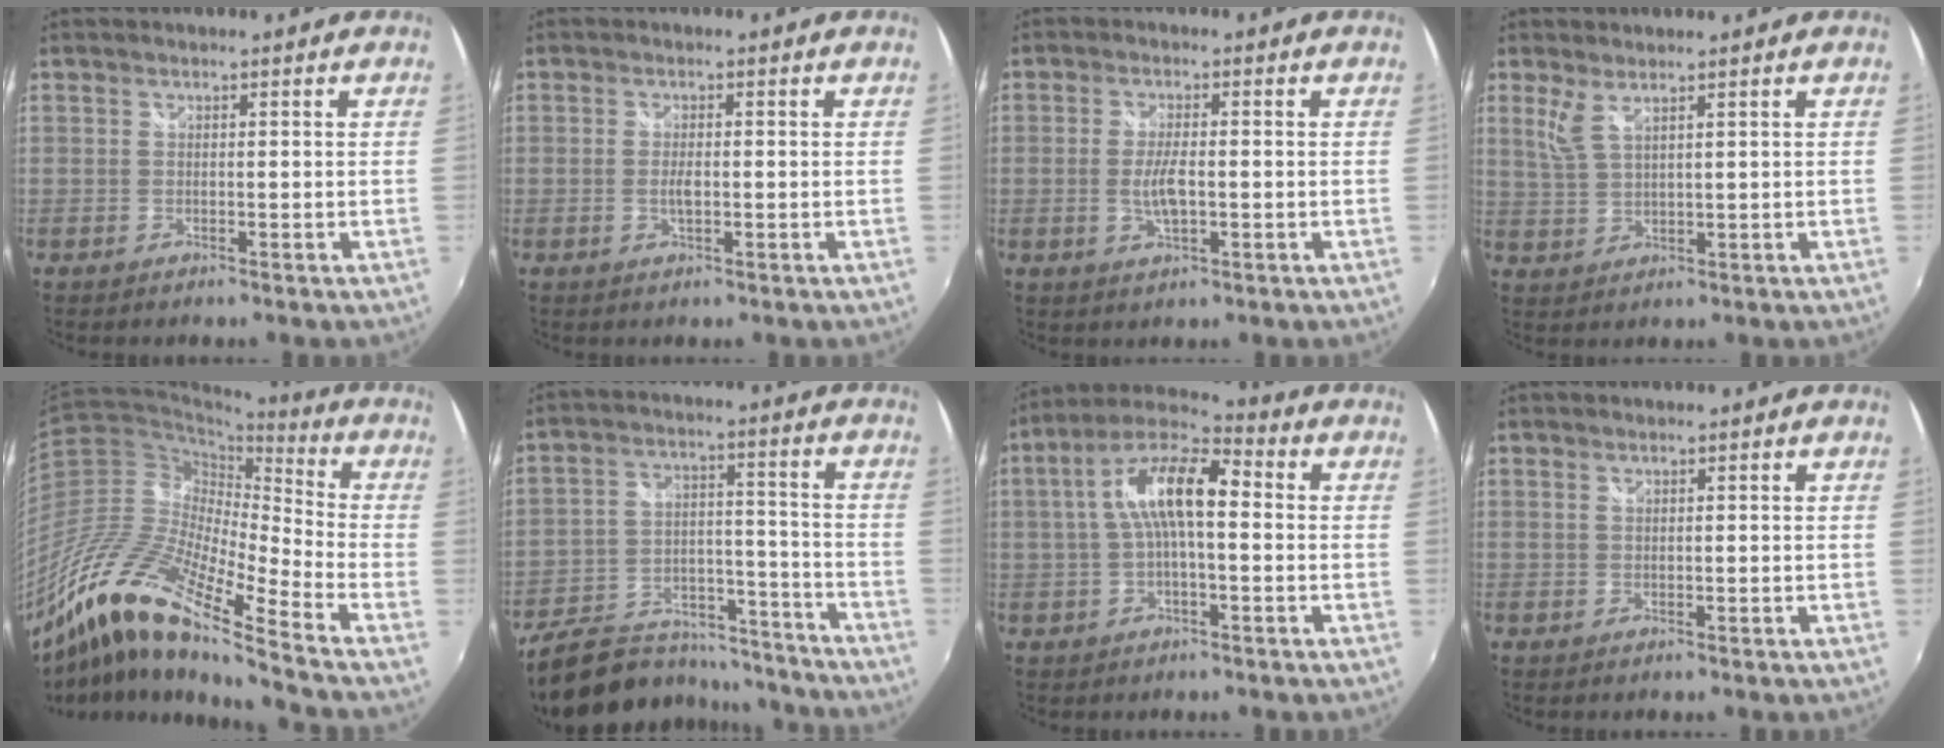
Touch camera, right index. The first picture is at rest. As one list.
[{"total": 2.1, "force": [-0.4, 0.9, 1.9], "torque": [-0.036, -0.004, -0.005]}, {"total": 4.5, "force": [-0.8, 1.6, 4.2], "torque": [-0.084, -0.006, -0.012]}, {"total": 3.7, "force": [2.4, 1.0, 2.6], "torque": [-0.056, -0.004, 0.052]}, {"total": 18.4, "force": [-12.8, 2.2, 13.1], "torque": [-0.246, -0.013, -0.266]}, {"total": 23.0, "force": [-18.7, 9.8, 9.1], "torque": [-0.184, 0.021, -0.253]}, {"total": 11.8, "force": [0.6, 4.2, 11.0], "torque": [-0.213, 0.027, 0.005]}, {"total": 0.0}]